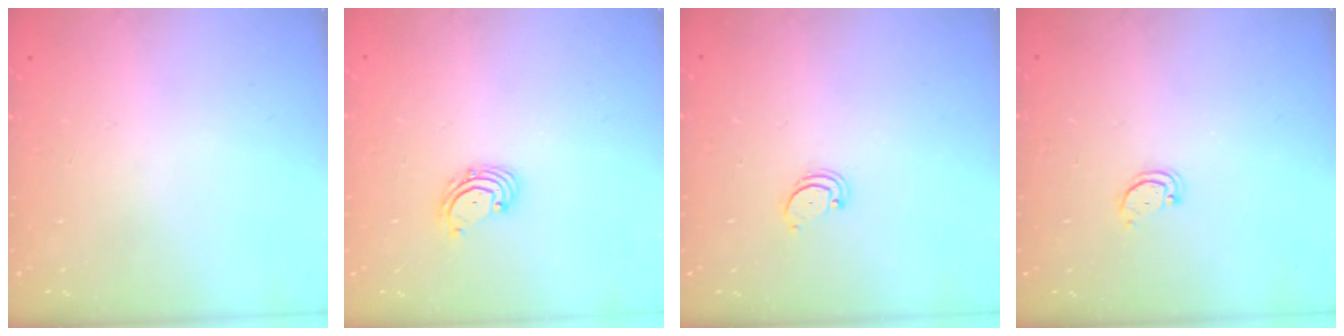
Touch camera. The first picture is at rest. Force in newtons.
{"total": 2.6, "press": 2.5, "slide": 0.6}
{"total": 2.4, "press": 2.3, "slide": 0.5}
{"total": 2.2, "press": 2.1, "slide": 0.4}